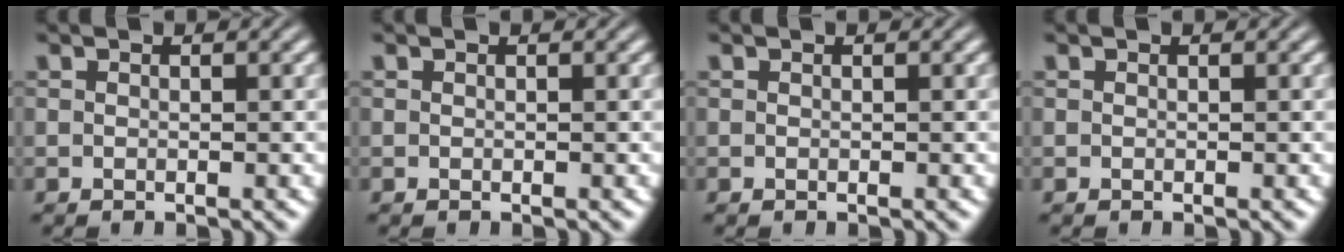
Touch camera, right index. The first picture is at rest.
{"total": 0.0}
{"total": 0.0}
{"total": 0.0}